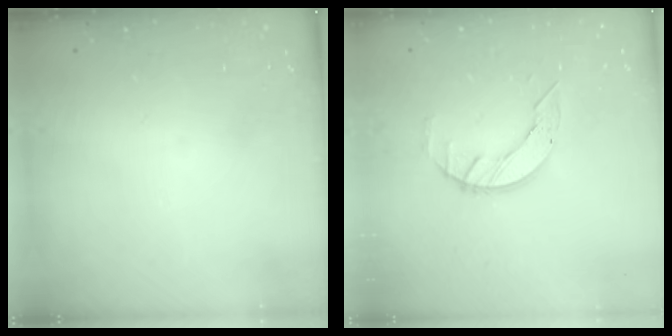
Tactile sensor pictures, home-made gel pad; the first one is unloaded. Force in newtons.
{"total": 5.7, "press": 5.7, "slide": 0.6}